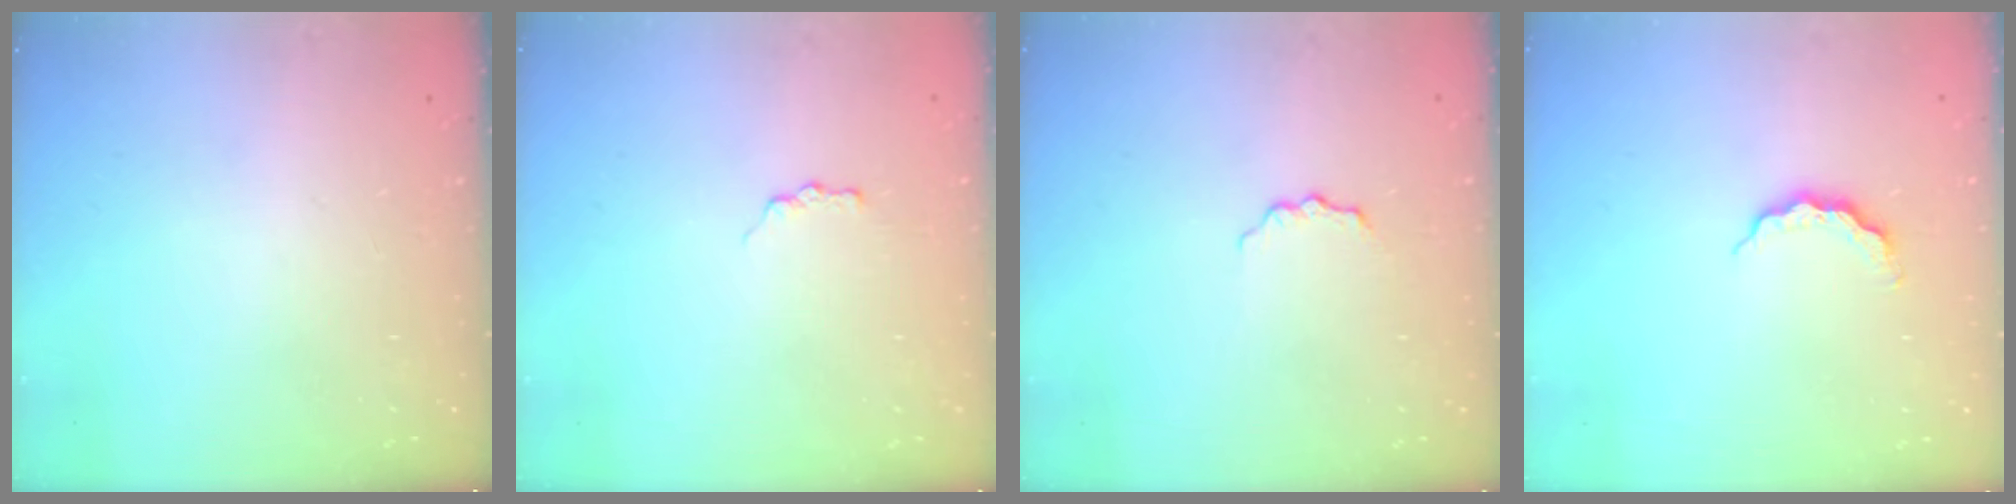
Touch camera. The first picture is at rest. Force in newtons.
{"total": 2.6, "press": 2.6, "slide": 0.4}
{"total": 3.7, "press": 3.7, "slide": 0.4}
{"total": 5.3, "press": 5.3, "slide": 0.6}